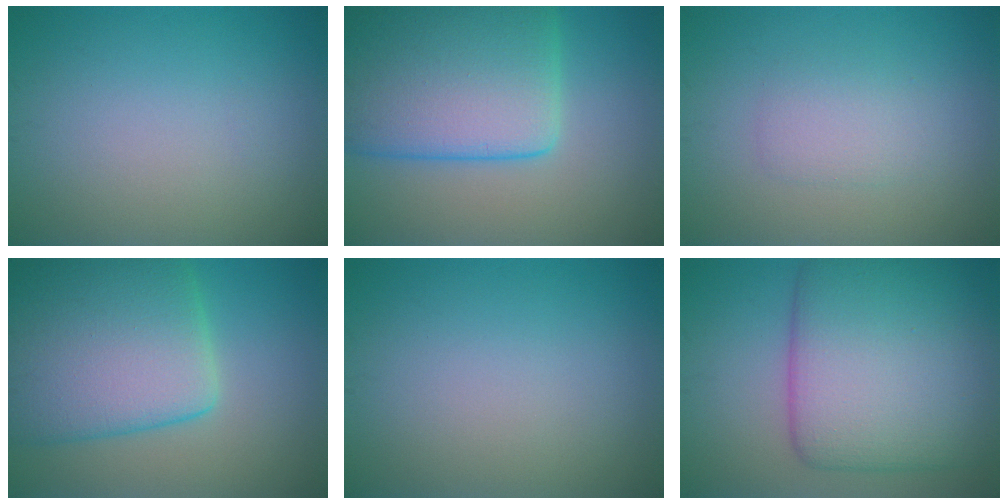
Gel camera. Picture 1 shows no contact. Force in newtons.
{"total": 12.0, "press": 12.0, "slide": 0.1}
{"total": 1.9, "press": 1.9, "slide": 0.0}
{"total": 11.0, "press": 10.9, "slide": 0.7}
{"total": 0.0}
{"total": 11.3, "press": 11.2, "slide": 0.5}